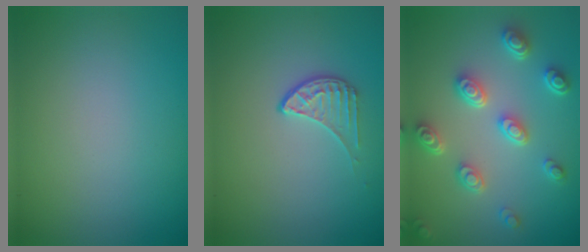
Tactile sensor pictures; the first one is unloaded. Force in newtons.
{"total": 1.9, "press": 1.3, "slide": 1.3}
{"total": 5.1, "press": 3.9, "slide": 3.2}